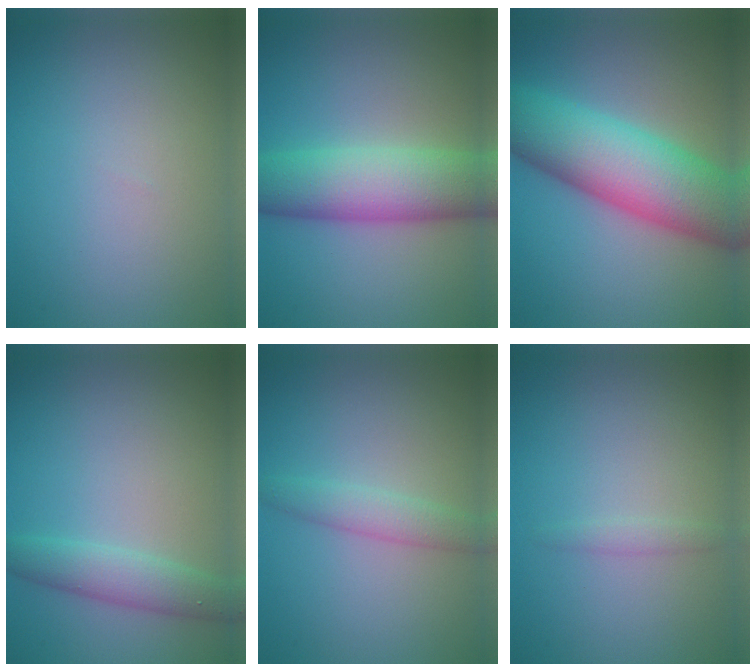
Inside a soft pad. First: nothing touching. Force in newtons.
{"total": 8.3, "press": 8.3, "slide": 0.3}
{"total": 11.7, "press": 11.7, "slide": 0.1}
{"total": 3.1, "press": 3.1, "slide": 0.2}
{"total": 2.2, "press": 2.2, "slide": 0.0}
{"total": 0.9, "press": 0.9, "slide": 0.1}